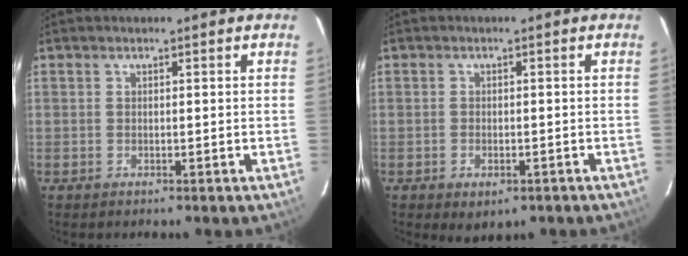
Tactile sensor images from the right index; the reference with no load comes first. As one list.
[{"total": 3.9, "force": [-1.9, 2.3, 2.5], "torque": [-0.046, -0.011, -0.024]}]